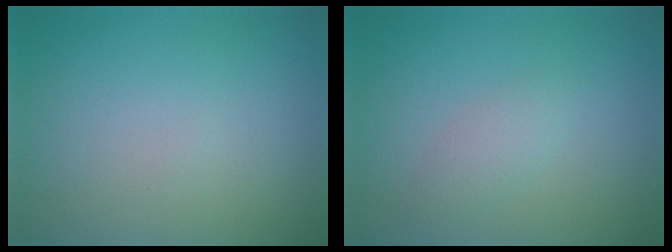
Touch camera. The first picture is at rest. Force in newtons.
{"total": 1.5, "press": 1.5, "slide": 0.1}